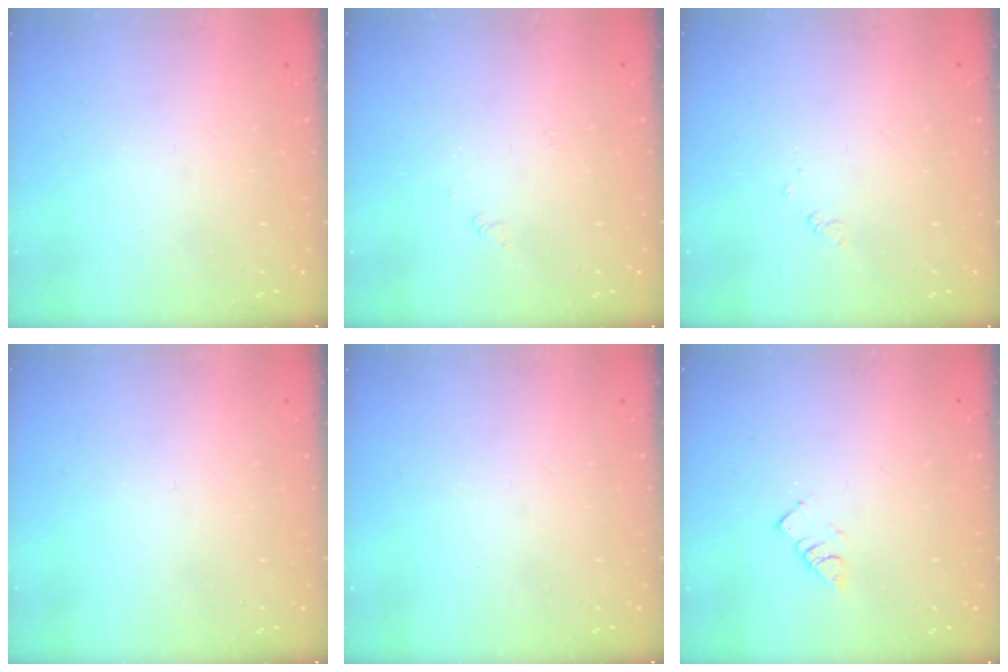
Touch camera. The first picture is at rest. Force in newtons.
{"total": 2.9, "press": 2.9, "slide": 0.5}
{"total": 1.7, "press": 1.7, "slide": 0.3}
{"total": 0.0}
{"total": 0.0}
{"total": 4.4, "press": 4.3, "slide": 0.5}